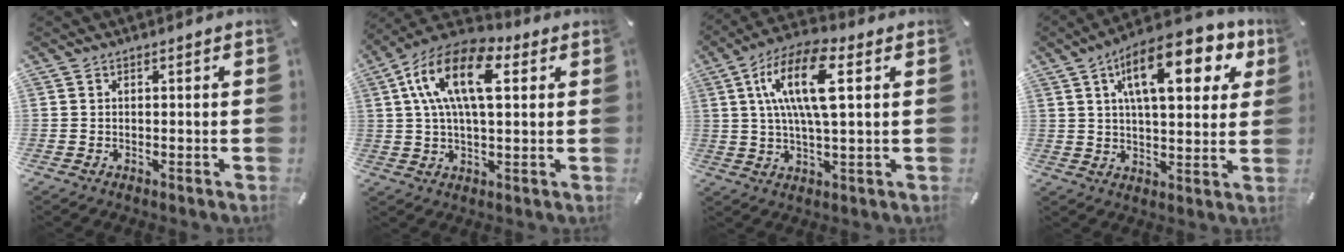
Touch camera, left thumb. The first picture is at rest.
{"total": 15.9, "force": [5.1, 8.1, 12.7], "torque": [-0.260, -0.003, 0.085]}
{"total": 15.3, "force": [4.0, 5.4, 13.7], "torque": [-0.282, 0.004, 0.066]}
{"total": 18.7, "force": [8.5, 7.9, 14.6], "torque": [-0.227, -0.017, 0.133]}